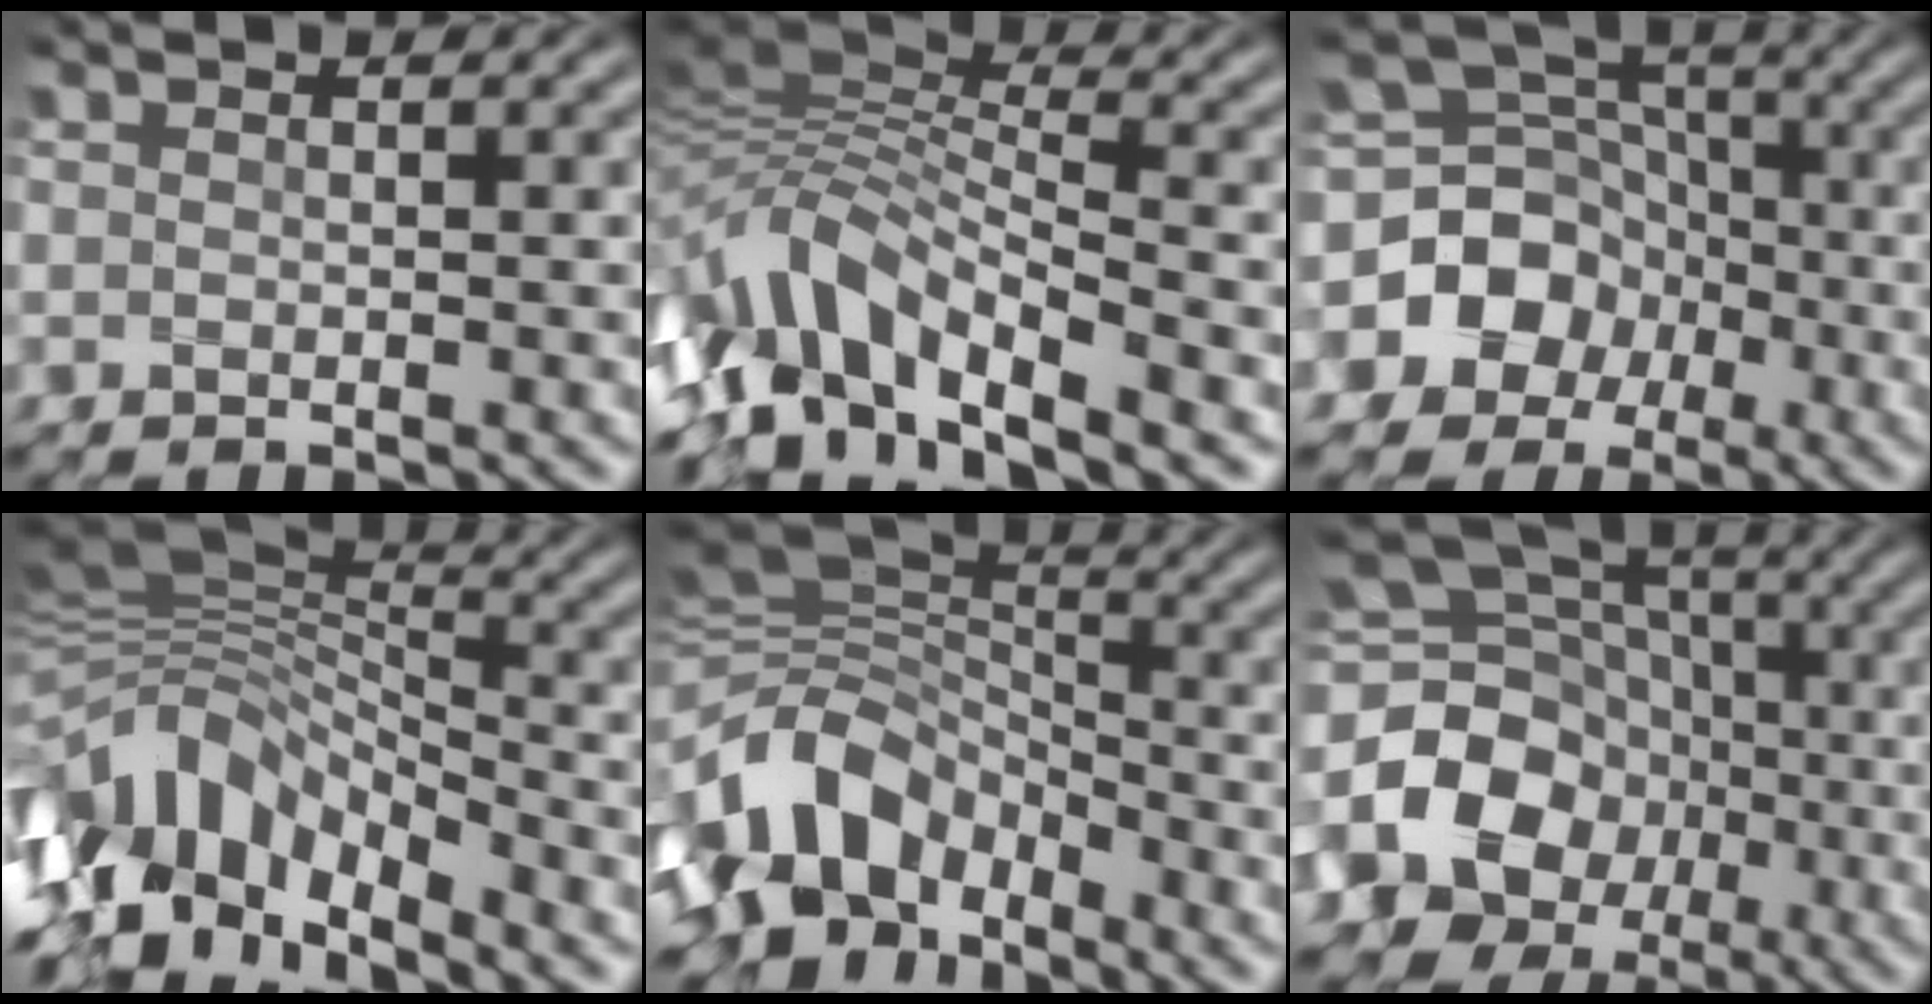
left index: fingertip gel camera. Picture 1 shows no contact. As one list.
[{"total": 8.7, "force": [-4.9, 3.0, 6.5], "torque": [-0.123, 0.011, -0.104]}, {"total": 8.3, "force": [-2.6, 7.2, 3.2], "torque": [-0.065, 0.013, -0.064]}, {"total": 11.6, "force": [-6.0, 5.7, 8.2], "torque": [-0.165, 0.014, -0.118]}, {"total": 10.9, "force": [-5.1, 7.5, 6.0], "torque": [-0.139, -0.004, -0.092]}, {"total": 15.3, "force": [-3.6, 13.1, 7.2], "torque": [-0.161, 0.000, -0.069]}]